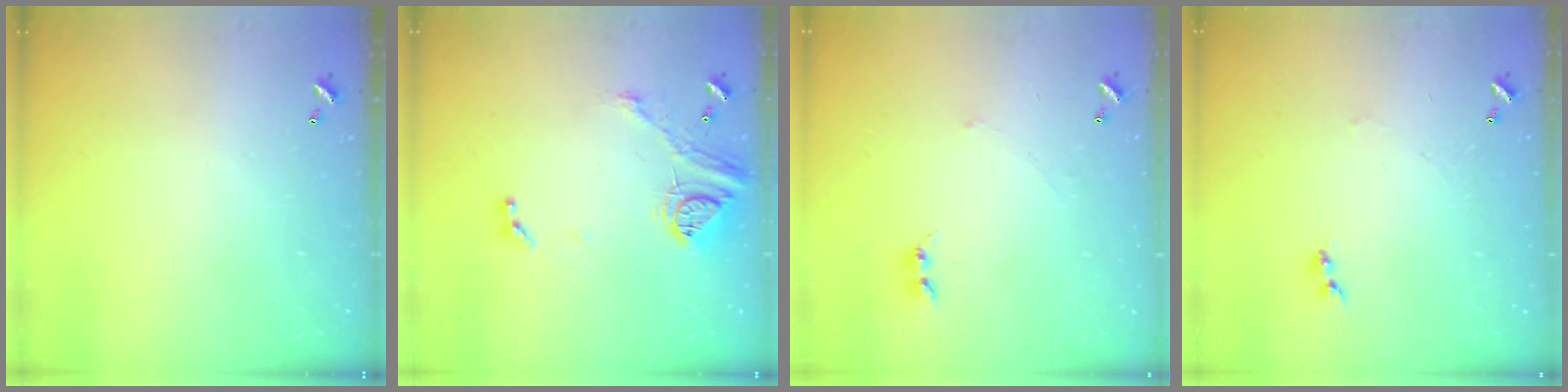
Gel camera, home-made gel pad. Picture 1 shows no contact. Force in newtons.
{"total": 14.9, "press": 14.8, "slide": 1.7}
{"total": 2.3, "press": 2.3, "slide": 0.3}
{"total": 1.1, "press": 0.9, "slide": 0.5}